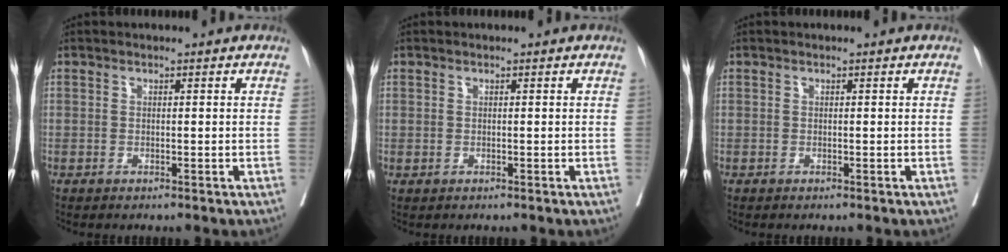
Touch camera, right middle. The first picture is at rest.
{"total": 0.0}
{"total": 0.0}